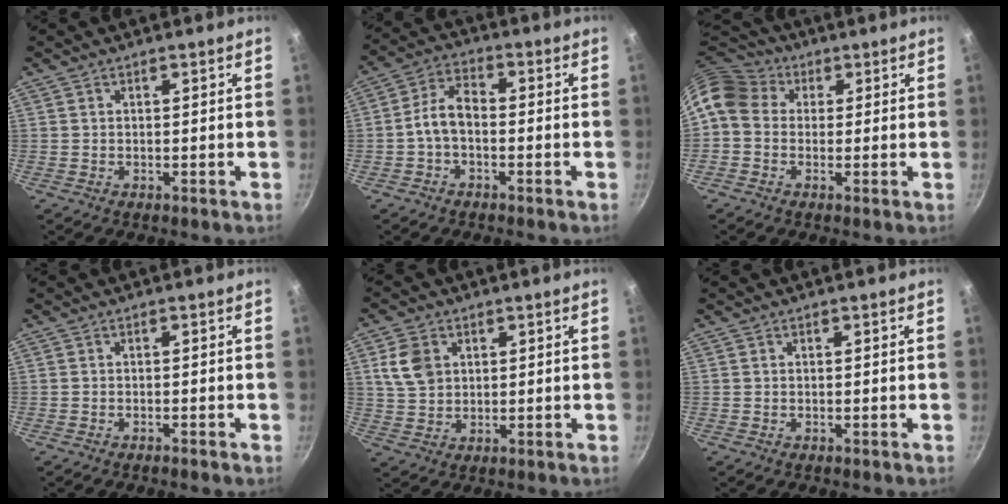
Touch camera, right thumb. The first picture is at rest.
{"total": 6.1, "force": [-1.5, 3.6, 4.7], "torque": [-0.086, 0.033, -0.038]}
{"total": 9.5, "force": [1.7, 7.9, 5.1], "torque": [-0.084, 0.023, 0.010]}
{"total": 0.7, "force": [-0.6, 0.1, 0.3], "torque": [-0.016, 0.006, -0.009]}
{"total": 7.1, "force": [2.3, 5.3, 4.0], "torque": [-0.064, -0.004, 0.045]}
{"total": 0.0}